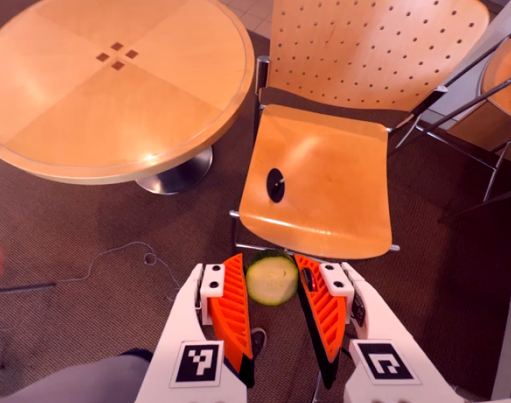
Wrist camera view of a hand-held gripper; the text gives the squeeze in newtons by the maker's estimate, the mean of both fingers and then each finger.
{"total": 8.1, "left": 7.4, "right": 8.8}